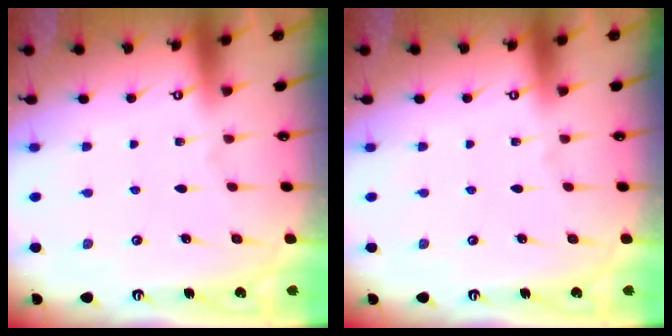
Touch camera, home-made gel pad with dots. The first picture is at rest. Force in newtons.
{"total": 0.0}